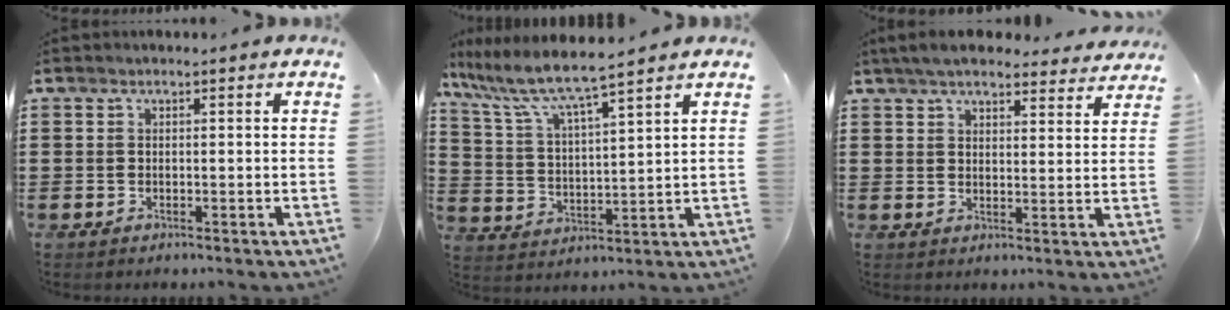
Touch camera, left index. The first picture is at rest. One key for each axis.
{"total": 6.6, "fx": 5.8, "fy": 0.0, "fz": 3.1, "tx": -0.088, "ty": -0.037, "tz": 0.095}
{"total": 5.5, "fx": 5.2, "fy": 0.9, "fz": 1.8, "tx": -0.051, "ty": -0.013, "tz": 0.096}